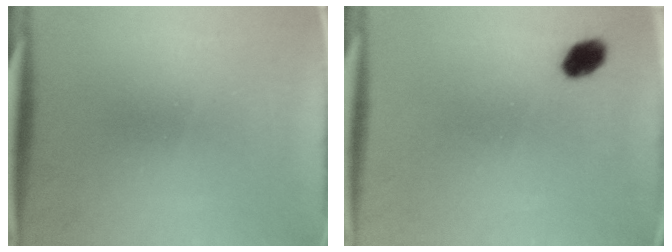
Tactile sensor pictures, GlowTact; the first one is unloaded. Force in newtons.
{"total": 4.0}